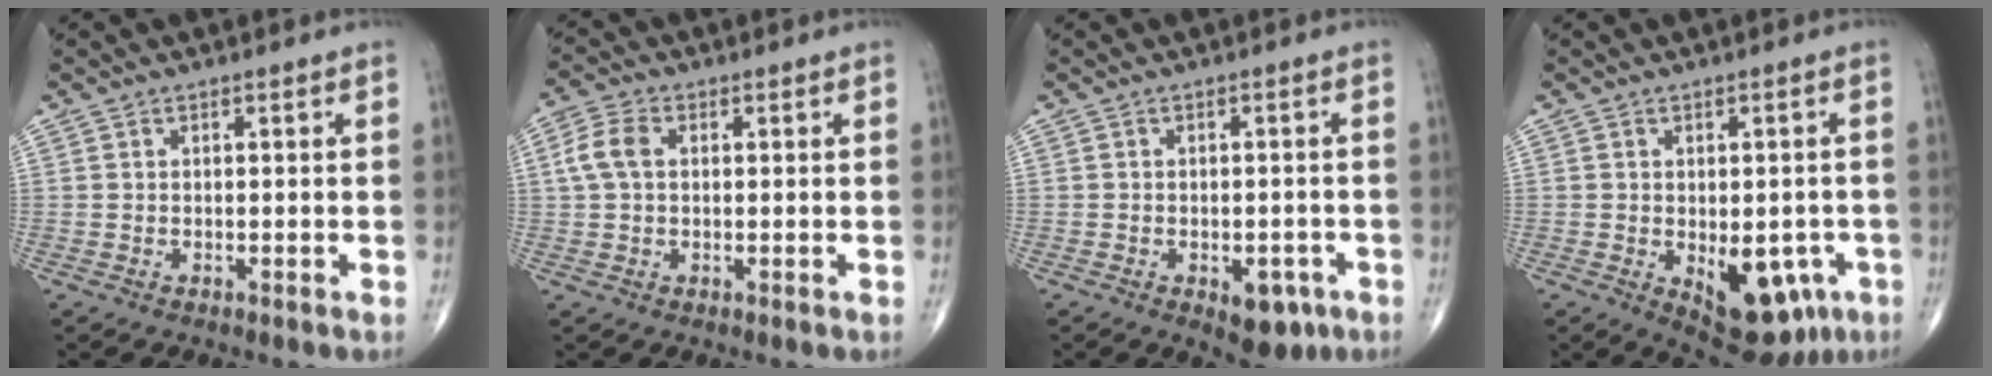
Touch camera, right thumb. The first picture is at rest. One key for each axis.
{"total": 5.3, "fx": 0.8, "fy": 3.5, "fz": 3.9, "tx": -0.091, "ty": 0.015, "tz": 0.013}
{"total": 6.0, "fx": -2.8, "fy": 3.2, "fz": 4.3, "tx": -0.035, "ty": 0.008, "tz": -0.027}
{"total": 12.7, "fx": -4.4, "fy": 6.9, "fz": 9.7, "tx": -0.093, "ty": 0.005, "tz": -0.044}